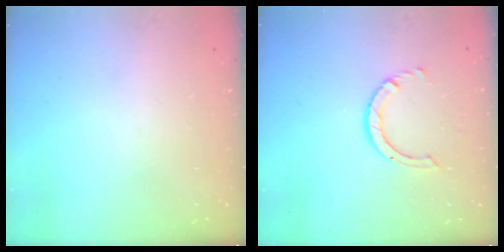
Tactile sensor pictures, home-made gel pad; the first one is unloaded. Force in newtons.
{"total": 3.3, "press": 3.2, "slide": 0.4}